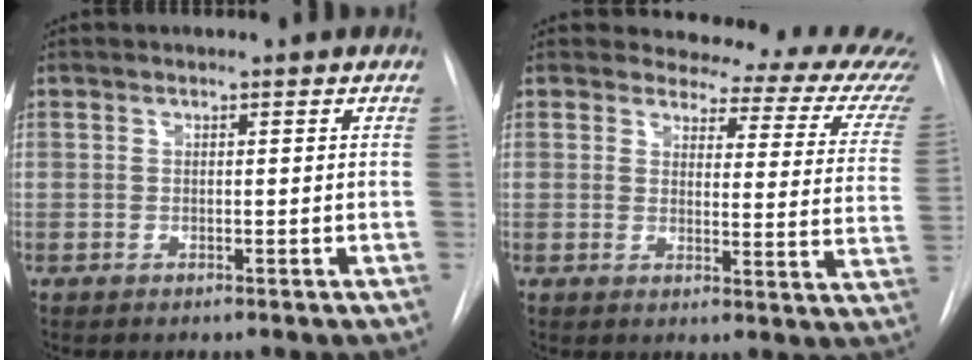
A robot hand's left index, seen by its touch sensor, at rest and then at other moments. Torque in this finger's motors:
{"motor_torque": [0.87, -1.27, -0.10, -0.05]}